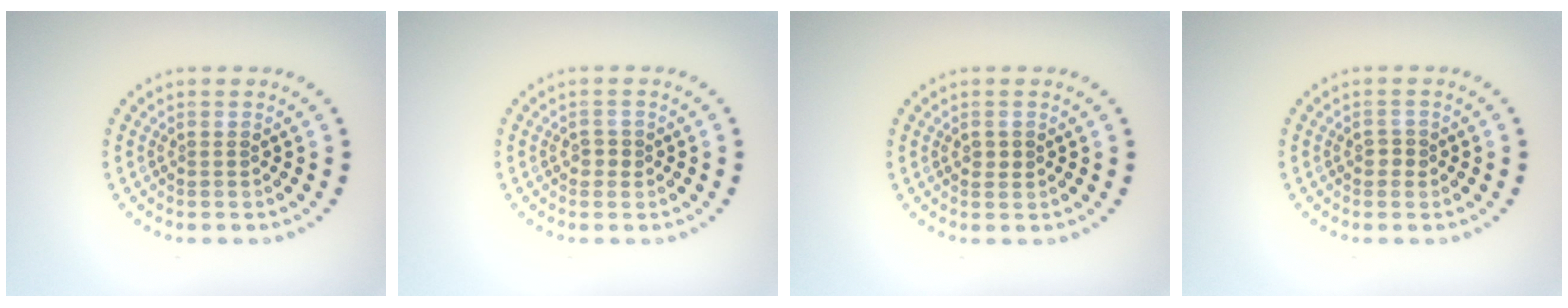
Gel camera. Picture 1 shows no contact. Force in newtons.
{"total": 1.0, "press": 1.0, "slide": 0.2}
{"total": 1.1, "press": 1.1, "slide": 0.1}
{"total": 1.1, "press": 1.1, "slide": 0.4}